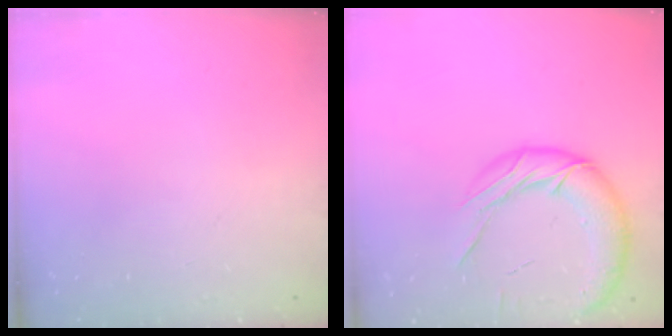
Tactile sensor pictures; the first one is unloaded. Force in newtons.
{"total": 15.9, "press": 15.7, "slide": 1.9}